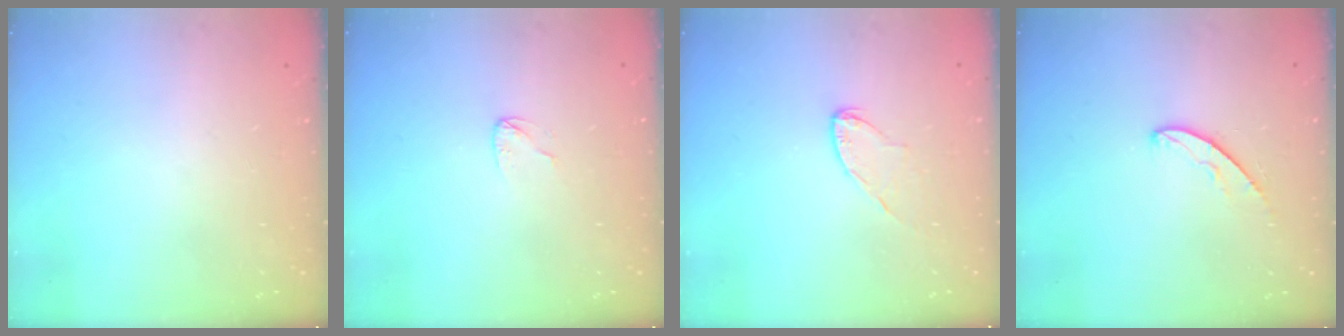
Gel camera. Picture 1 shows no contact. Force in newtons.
{"total": 3.6, "press": 3.6, "slide": 0.2}
{"total": 6.1, "press": 6.1, "slide": 0.5}
{"total": 5.2, "press": 5.2, "slide": 0.5}